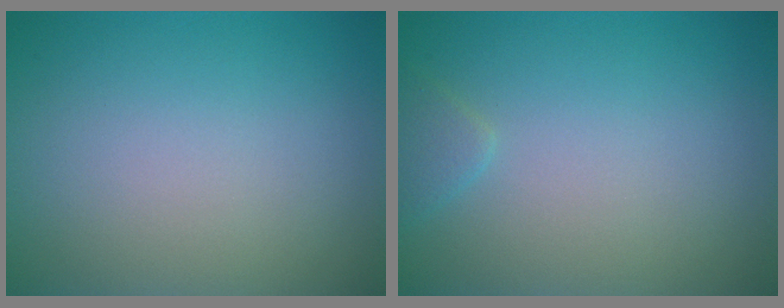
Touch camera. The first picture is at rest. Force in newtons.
{"total": 1.1, "press": 1.1, "slide": 0.1}